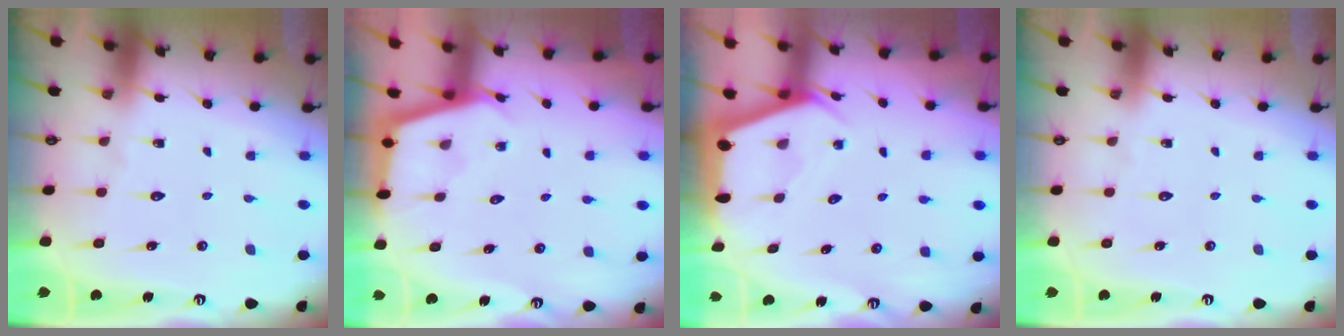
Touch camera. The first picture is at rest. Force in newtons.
{"total": 2.4, "press": 2.4, "slide": 0.2}
{"total": 2.5, "press": 2.5, "slide": 0.3}
{"total": 0.0}